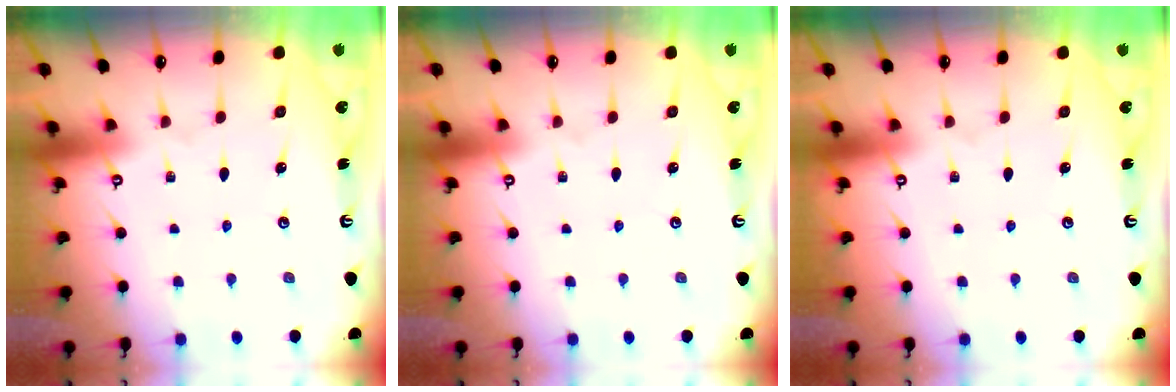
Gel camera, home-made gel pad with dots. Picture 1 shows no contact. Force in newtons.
{"total": 0.0}
{"total": 0.0}